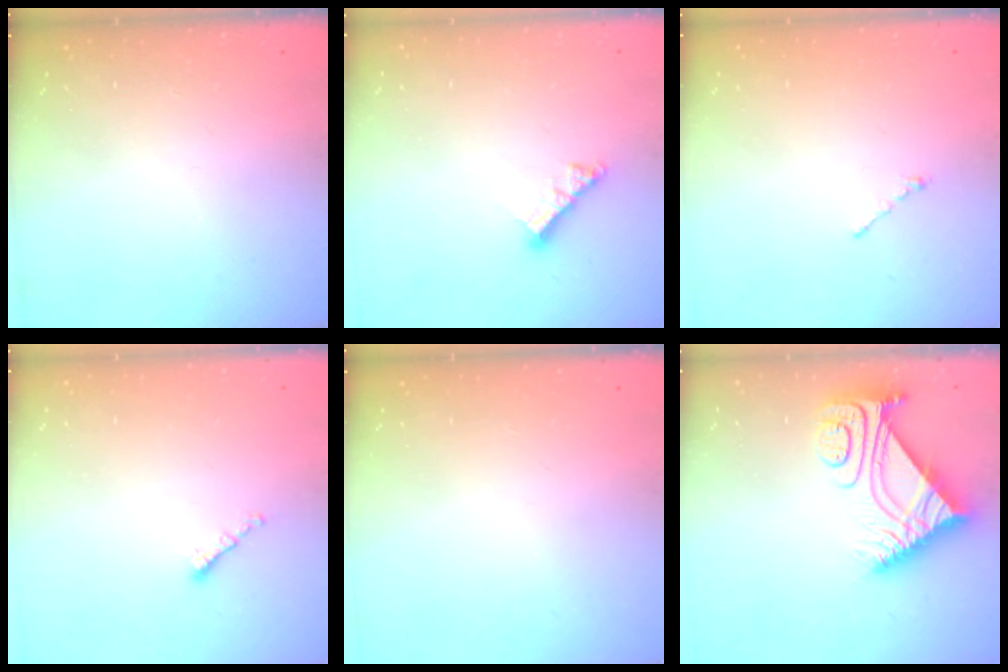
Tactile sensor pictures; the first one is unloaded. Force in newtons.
{"total": 6.0, "press": 6.0, "slide": 0.7}
{"total": 0.7, "press": 0.7, "slide": 0.2}
{"total": 1.3, "press": 1.2, "slide": 0.6}
{"total": 0.0}
{"total": 8.2, "press": 8.1, "slide": 0.7}